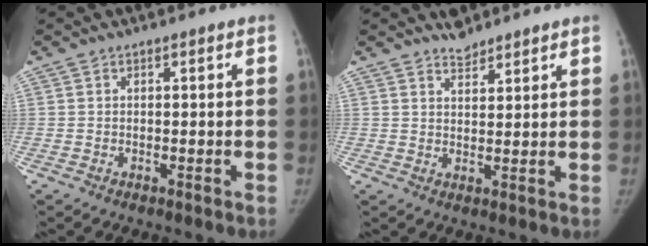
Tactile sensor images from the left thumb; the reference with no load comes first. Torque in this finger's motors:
{"motor_torque": [0.28, -0.13, 0.13, -0.69, 0.02]}